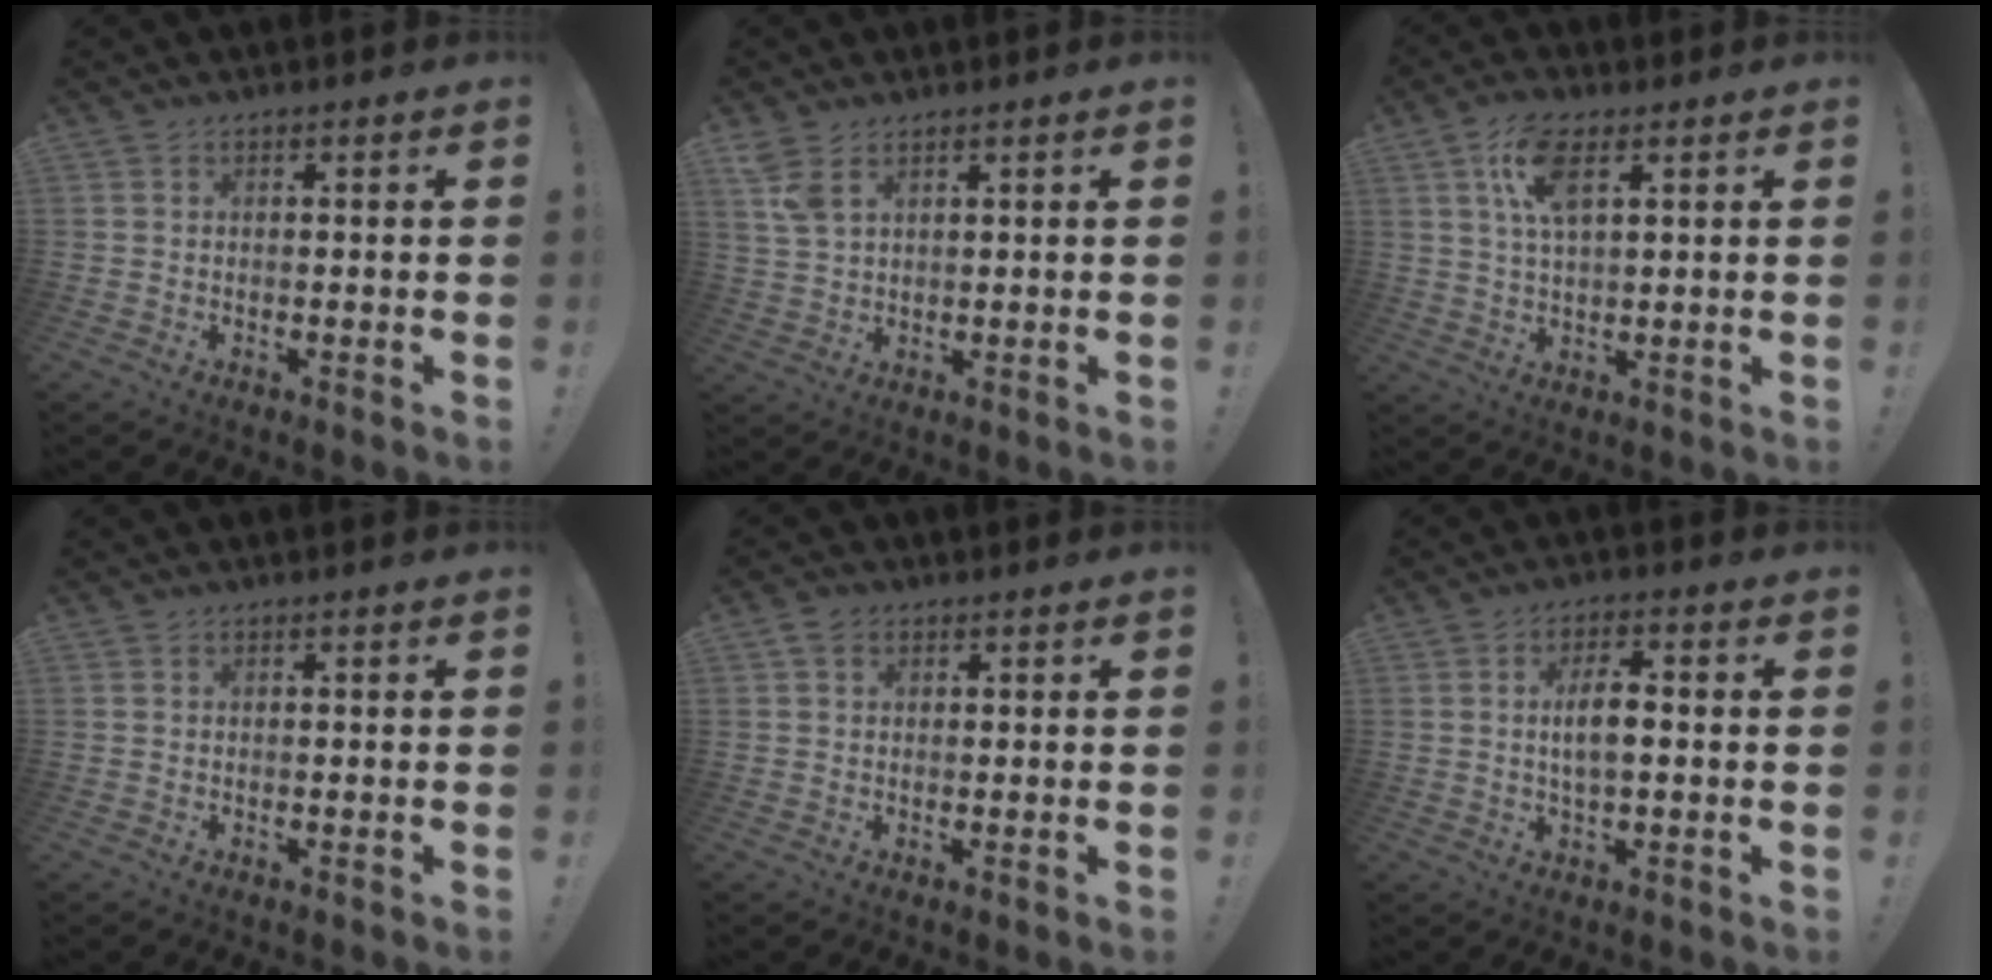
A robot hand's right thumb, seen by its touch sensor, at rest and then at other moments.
{"total": 5.0, "force": [3.1, 2.2, 3.3], "torque": [-0.069, -0.010, 0.060]}
{"total": 9.5, "force": [4.2, 4.0, 7.5], "torque": [-0.137, 0.001, 0.077]}
{"total": 0.0}
{"total": 2.6, "force": [1.2, 1.9, 1.2], "torque": [-0.026, 0.005, 0.024]}
{"total": 6.4, "force": [0.1, 2.7, 5.8], "torque": [-0.106, 0.008, -0.003]}